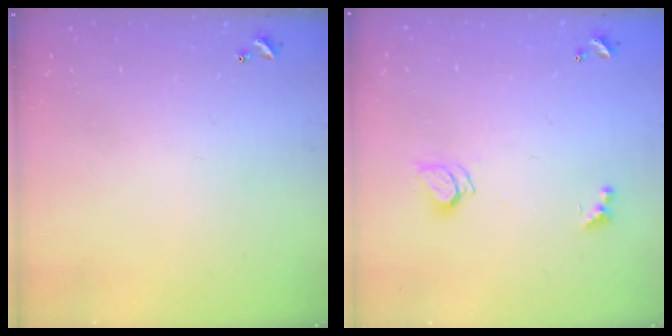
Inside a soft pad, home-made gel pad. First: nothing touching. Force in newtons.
{"total": 2.3, "press": 2.3, "slide": 0.2}